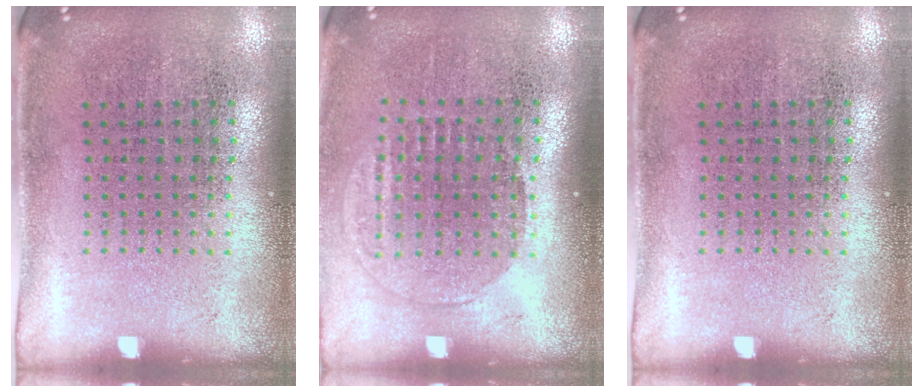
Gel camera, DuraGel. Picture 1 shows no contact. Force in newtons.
{"total": 1.4, "press": 1.2, "slide": 0.7}
{"total": 0.0}